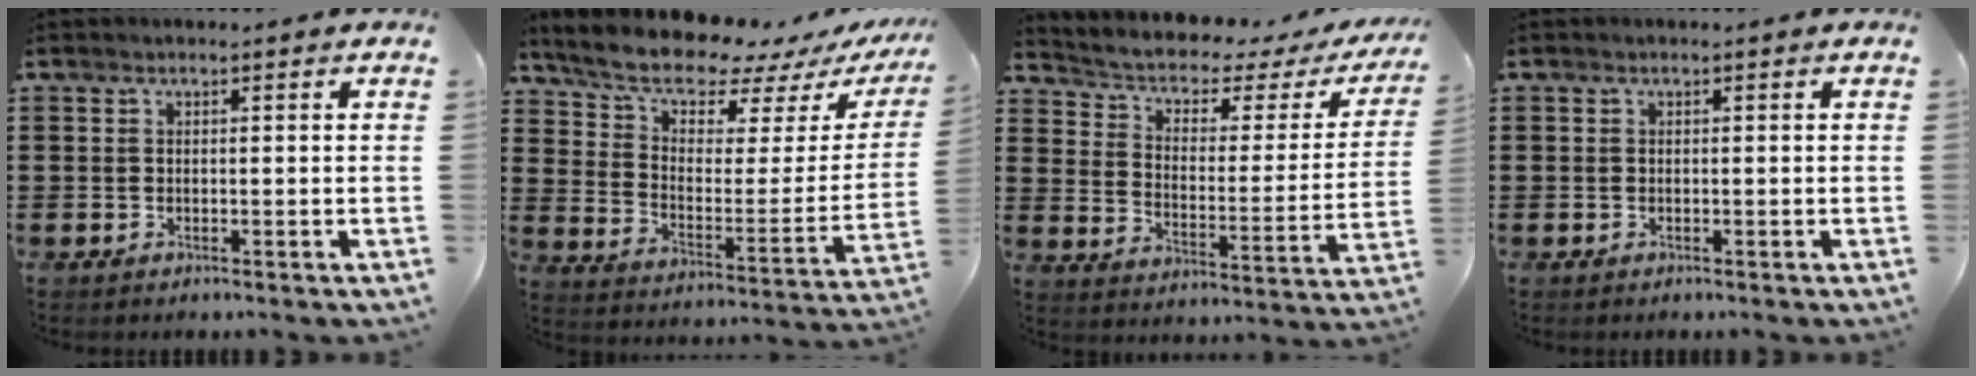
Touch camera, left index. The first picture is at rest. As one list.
[{"total": 9.6, "force": [8.6, 2.5, 3.4], "torque": [-0.098, -0.064, 0.147]}, {"total": 3.0, "force": [1.9, 1.5, 1.8], "torque": [-0.052, -0.022, 0.021]}, {"total": 0.0}]